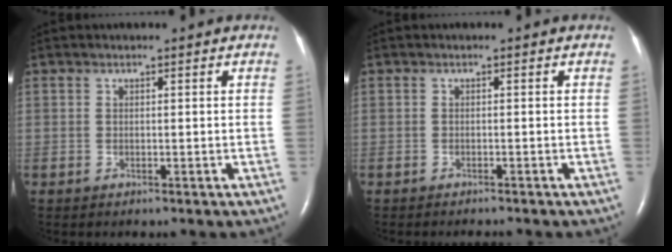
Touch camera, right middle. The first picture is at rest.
{"total": 1.5, "force": [-1.4, 0.2, 0.4], "torque": [-0.010, -0.004, -0.017]}